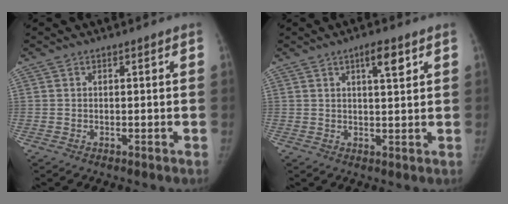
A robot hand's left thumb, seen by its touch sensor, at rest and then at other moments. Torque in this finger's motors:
{"motor_torque": [0.13, -0.40, 0.69, -0.24, 0.20]}